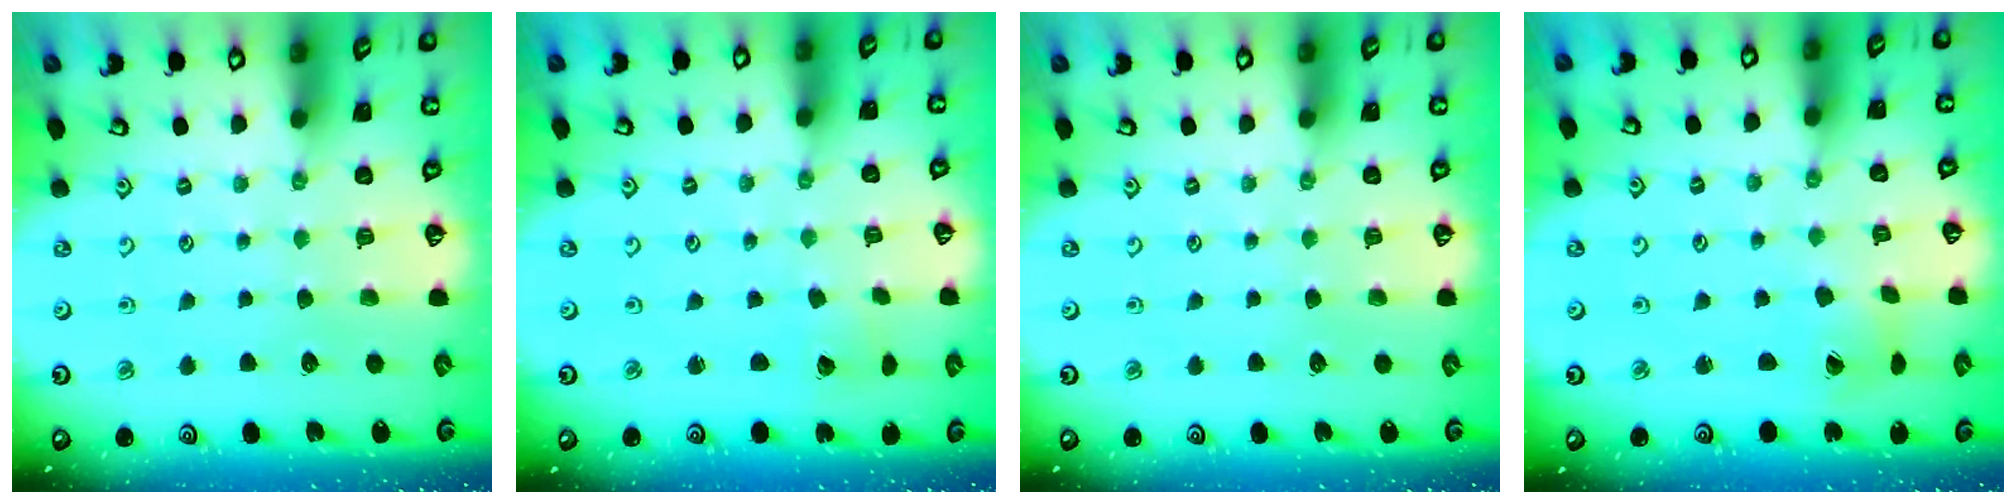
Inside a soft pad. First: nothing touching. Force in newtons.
{"total": 2.4, "press": 2.4, "slide": 0.1}
{"total": 0.0}
{"total": 2.9, "press": 2.9, "slide": 0.4}